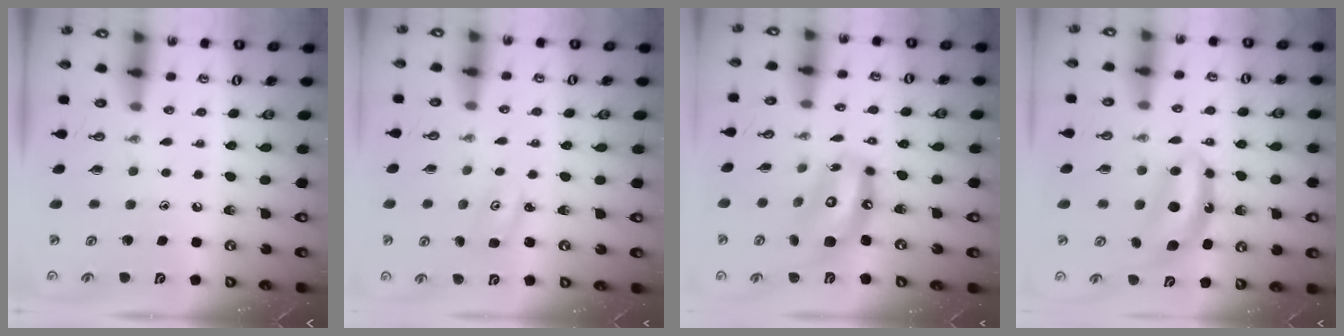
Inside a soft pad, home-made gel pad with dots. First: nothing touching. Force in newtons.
{"total": 3.4, "press": 3.4, "slide": 0.4}
{"total": 15.2, "press": 15.1, "slide": 1.7}
{"total": 7.0, "press": 7.0, "slide": 0.2}